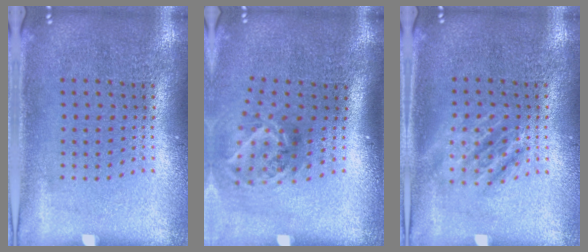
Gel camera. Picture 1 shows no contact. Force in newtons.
{"total": 1.9, "press": 1.2, "slide": 1.5}
{"total": 1.0, "press": 1.0, "slide": 0.2}